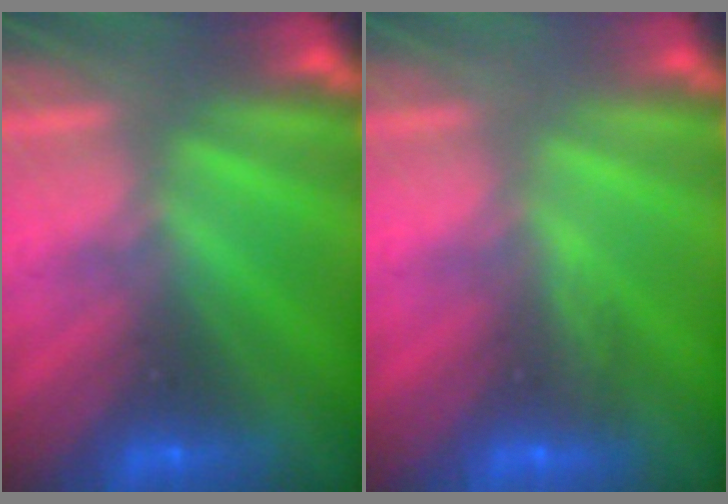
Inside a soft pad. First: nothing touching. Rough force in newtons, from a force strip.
{"total": 2.9}